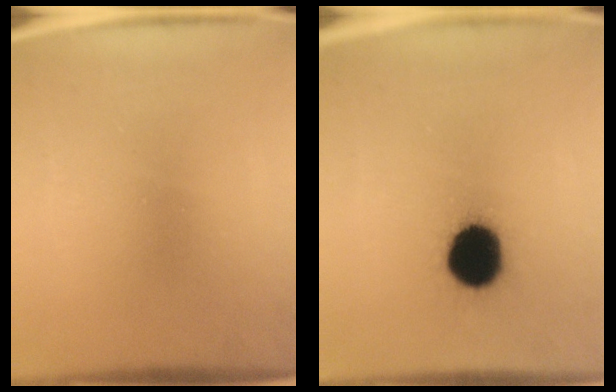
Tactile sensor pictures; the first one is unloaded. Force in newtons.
{"total": 15.0}